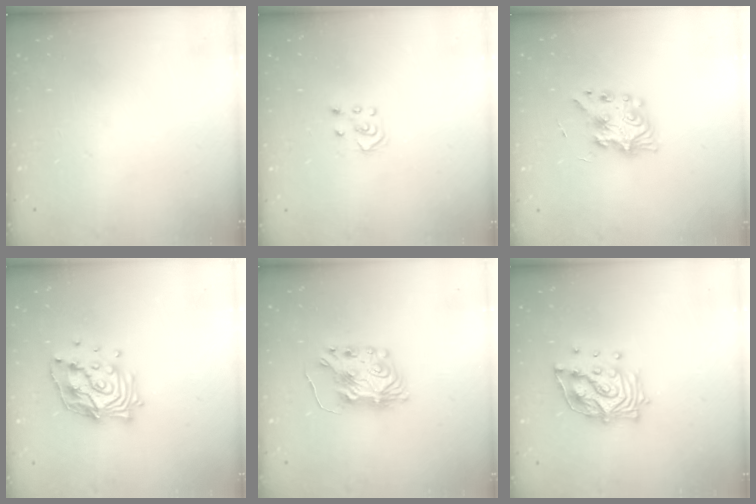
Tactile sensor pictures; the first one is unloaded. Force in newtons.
{"total": 4.0, "press": 4.0, "slide": 0.3}
{"total": 8.3, "press": 8.2, "slide": 0.2}
{"total": 13.5, "press": 13.4, "slide": 1.0}
{"total": 8.2, "press": 8.2, "slide": 0.5}
{"total": 14.2, "press": 14.1, "slide": 1.9}